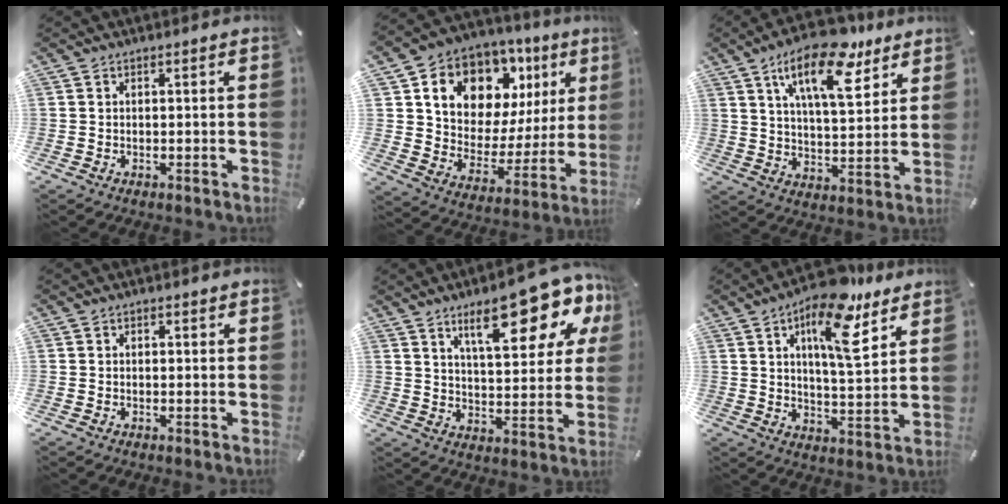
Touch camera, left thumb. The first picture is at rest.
{"total": 12.7, "force": [7.9, 8.7, 4.7], "torque": [-0.082, -0.070, 0.140]}
{"total": 16.9, "force": [10.5, 7.2, 11.1], "torque": [-0.178, -0.047, 0.175]}
{"total": 0.7, "force": [0.3, 0.5, 0.3], "torque": [0.003, 0.000, 0.003]}
{"total": 20.8, "force": [12.1, 7.6, 15.1], "torque": [-0.216, -0.070, 0.192]}
{"total": 15.7, "force": [9.2, 5.7, 11.4], "torque": [-0.184, -0.041, 0.150]}